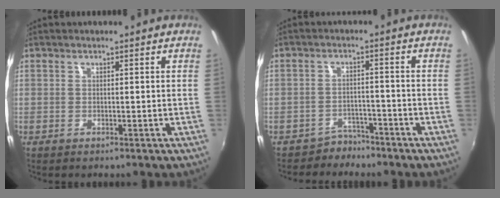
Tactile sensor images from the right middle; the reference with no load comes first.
{"total": 3.8, "force": [-3.3, 1.8, 0.0], "torque": [-0.003, 0.011, -0.052]}